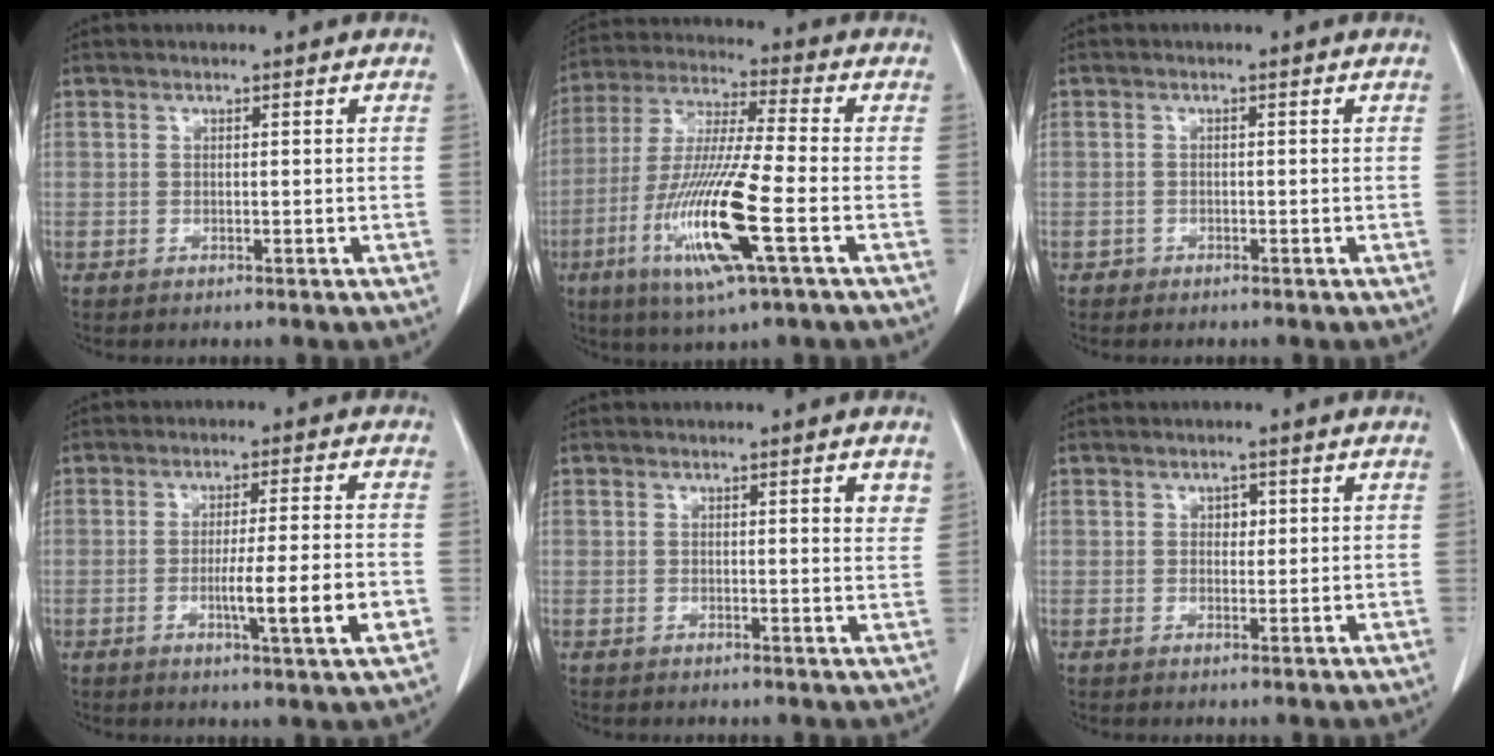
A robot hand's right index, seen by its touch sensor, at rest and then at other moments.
{"total": 16.0, "force": [-5.4, 0.5, 15.1], "torque": [-0.313, -0.023, -0.104]}
{"total": 0.7, "force": [-0.4, 0.5, -0.1], "torque": [-0.005, 0.004, -0.010]}
{"total": 8.6, "force": [-2.3, -0.3, 8.3], "torque": [-0.128, -0.012, -0.037]}
{"total": 2.5, "force": [1.3, 0.4, 2.1], "torque": [-0.024, -0.005, 0.012]}
{"total": 1.5, "force": [0.5, 1.1, 1.0], "torque": [-0.010, -0.001, 0.005]}